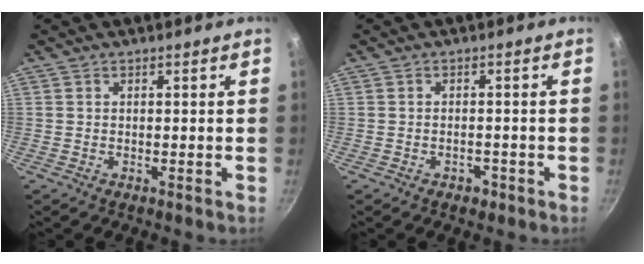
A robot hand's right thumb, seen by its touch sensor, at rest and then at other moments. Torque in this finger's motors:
{"motor_torque": [-0.28, 0.42, -0.15, 0.01, 0.04]}